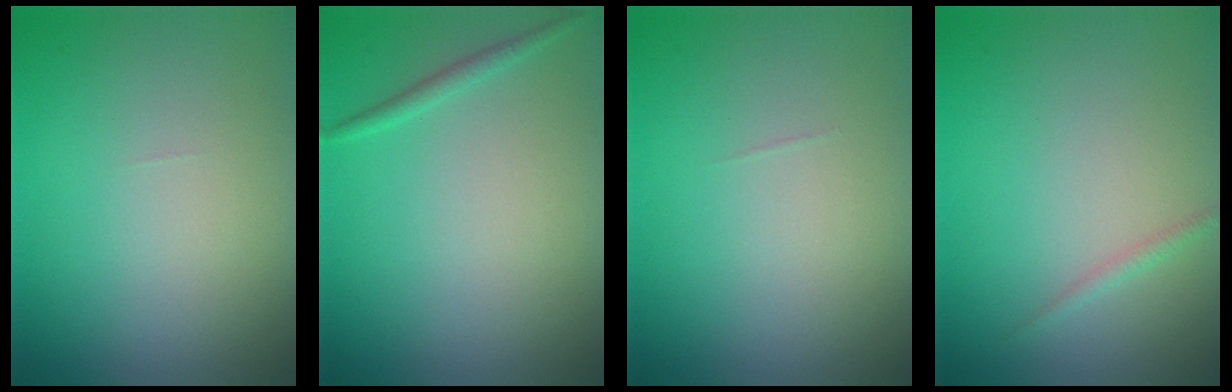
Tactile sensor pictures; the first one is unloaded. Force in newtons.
{"total": 1.0, "press": 1.0, "slide": 0.1}
{"total": 0.0}
{"total": 0.8, "press": 0.8, "slide": 0.1}